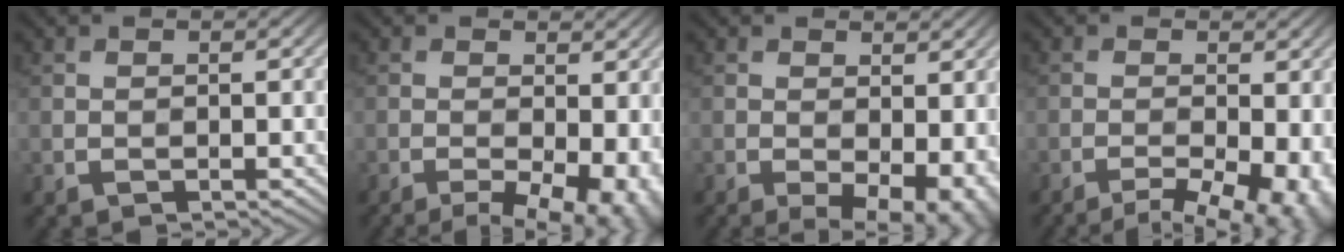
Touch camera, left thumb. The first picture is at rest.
{"total": 10.4, "force": [-3.9, 4.6, 8.5], "torque": [-0.114, -0.020, -0.041]}
{"total": 7.5, "force": [-1.9, 3.9, 6.1], "torque": [-0.080, -0.015, -0.022]}
{"total": 10.6, "force": [-5.7, 4.0, 7.9], "torque": [-0.096, -0.013, -0.063]}